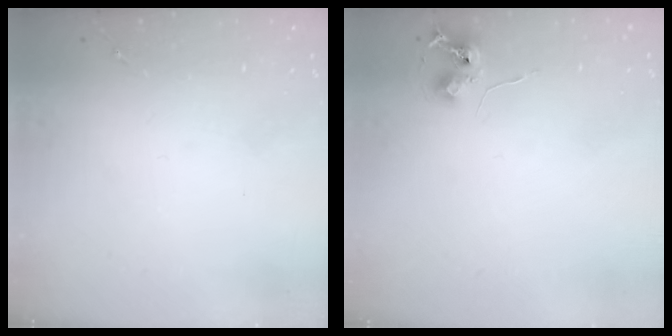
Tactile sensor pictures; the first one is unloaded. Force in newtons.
{"total": 6.4, "press": 6.3, "slide": 0.7}